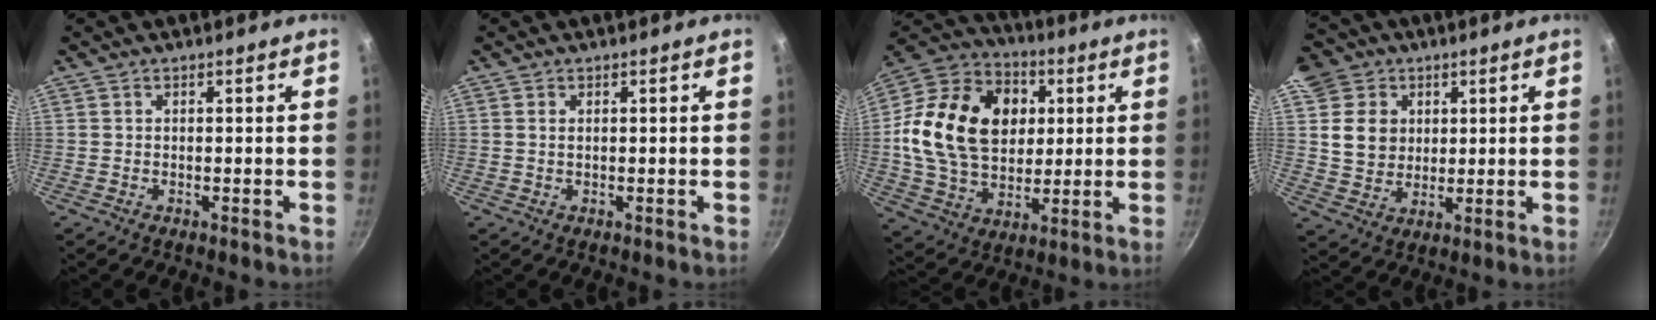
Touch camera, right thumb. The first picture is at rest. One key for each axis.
{"total": 0.8, "fx": 0.2, "fy": 0.4, "fz": 0.6, "tx": -0.011, "ty": 0.000, "tz": 0.004}
{"total": 24.5, "fx": 3.8, "fy": 17.8, "fz": 16.3, "tx": -0.263, "ty": 0.012, "tz": 0.065}
{"total": 10.9, "fx": 3.3, "fy": 9.5, "fz": 4.1, "tx": -0.041, "ty": -0.006, "tz": 0.061}